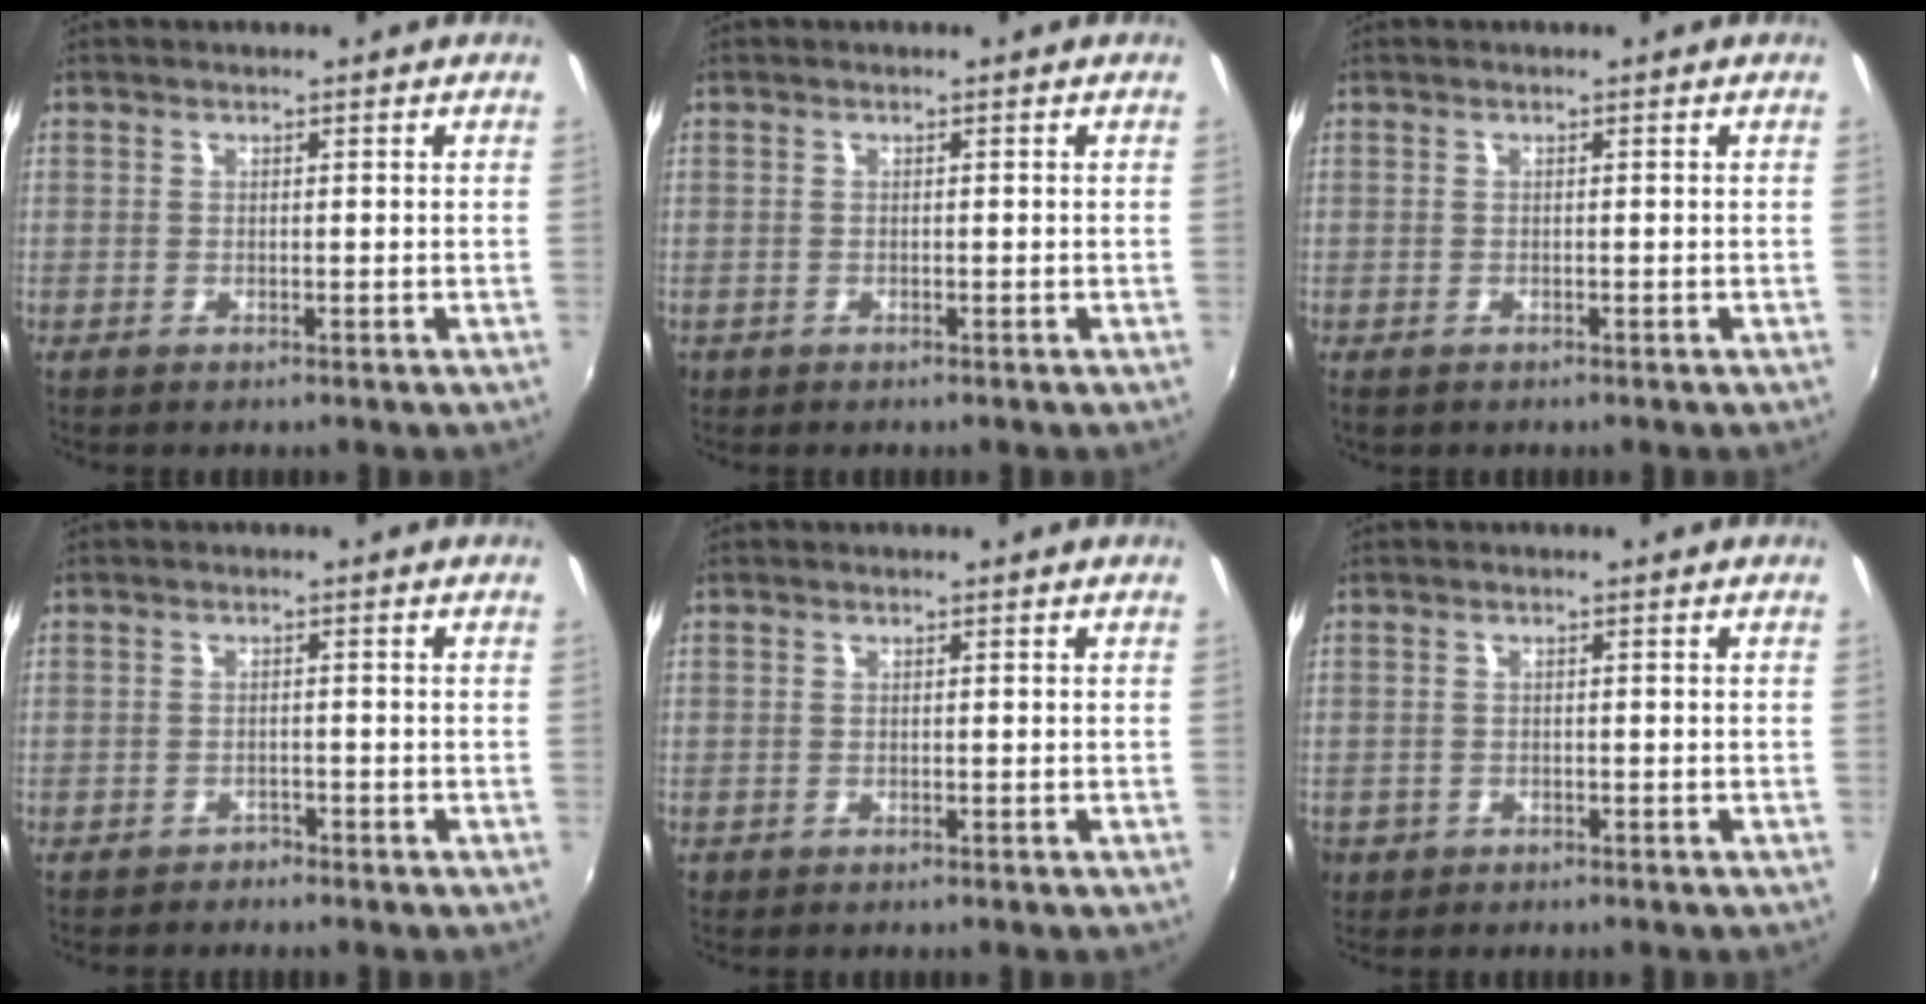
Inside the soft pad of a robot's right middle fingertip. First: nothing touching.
{"total": 0.8, "force": [-0.4, 0.7, 0.2], "torque": [-0.005, -0.004, -0.006]}
{"total": 0.9, "force": [-0.6, 0.6, 0.4], "torque": [-0.010, -0.003, -0.009]}
{"total": 1.5, "force": [-1.4, 0.6, -0.1], "torque": [-0.003, 0.002, -0.021]}
{"total": 0.6, "force": [-0.3, 0.5, 0.1], "torque": [-0.001, -0.003, -0.005]}
{"total": 3.6, "force": [-1.3, 3.1, 1.3], "torque": [-0.034, -0.006, -0.017]}